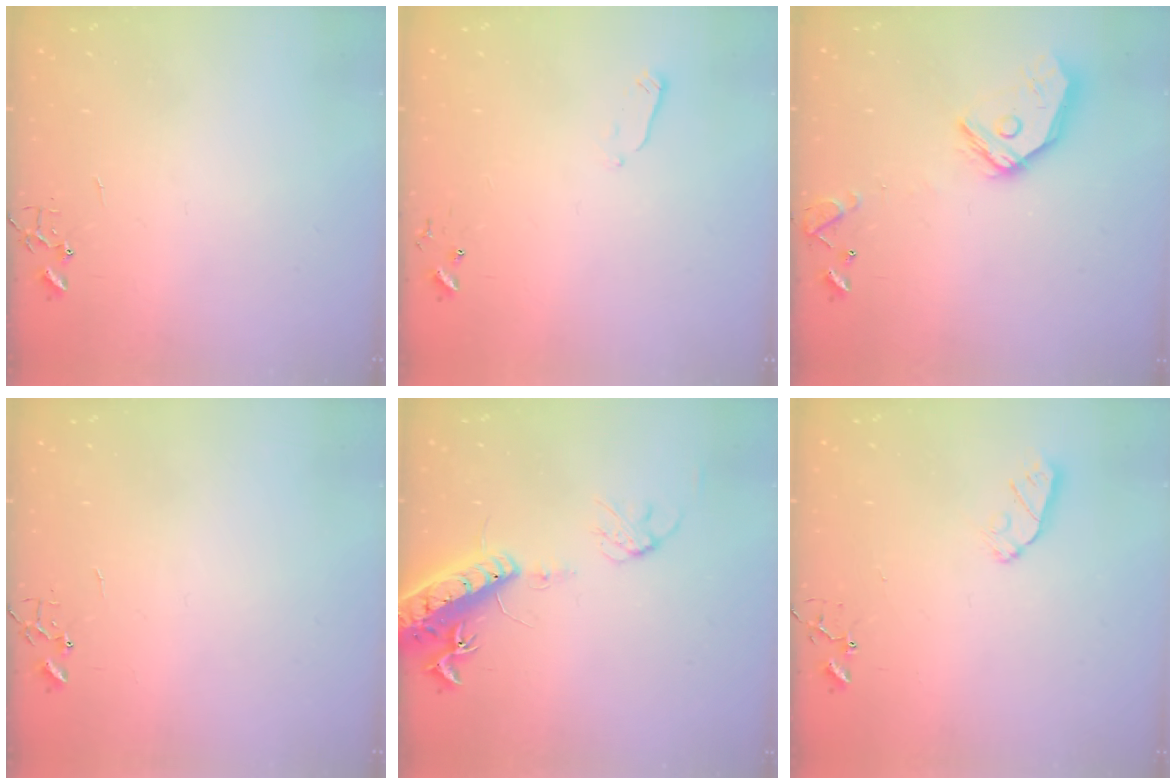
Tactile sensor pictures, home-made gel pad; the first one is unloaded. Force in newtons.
{"total": 3.5, "press": 3.4, "slide": 1.0}
{"total": 14.6, "press": 14.4, "slide": 1.8}
{"total": 0.0}
{"total": 16.2, "press": 15.7, "slide": 3.7}
{"total": 4.5, "press": 4.5, "slide": 0.6}